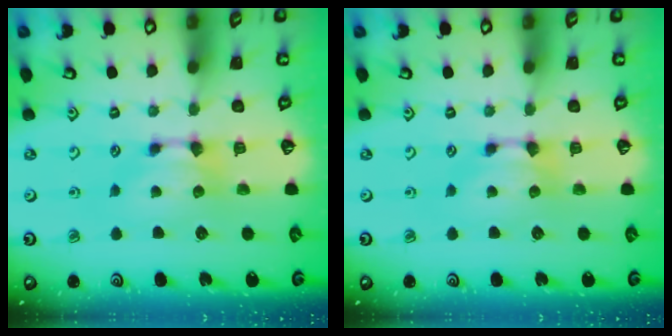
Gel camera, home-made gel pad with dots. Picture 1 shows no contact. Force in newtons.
{"total": 0.0}